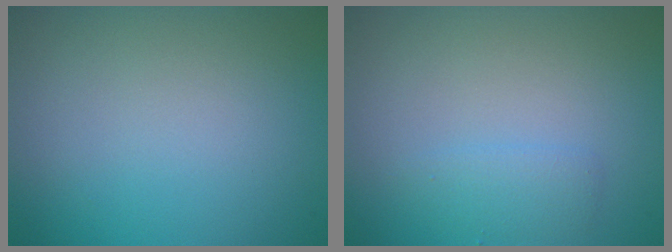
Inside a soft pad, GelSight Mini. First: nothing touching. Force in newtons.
{"total": 1.4, "press": 1.4, "slide": 0.1}